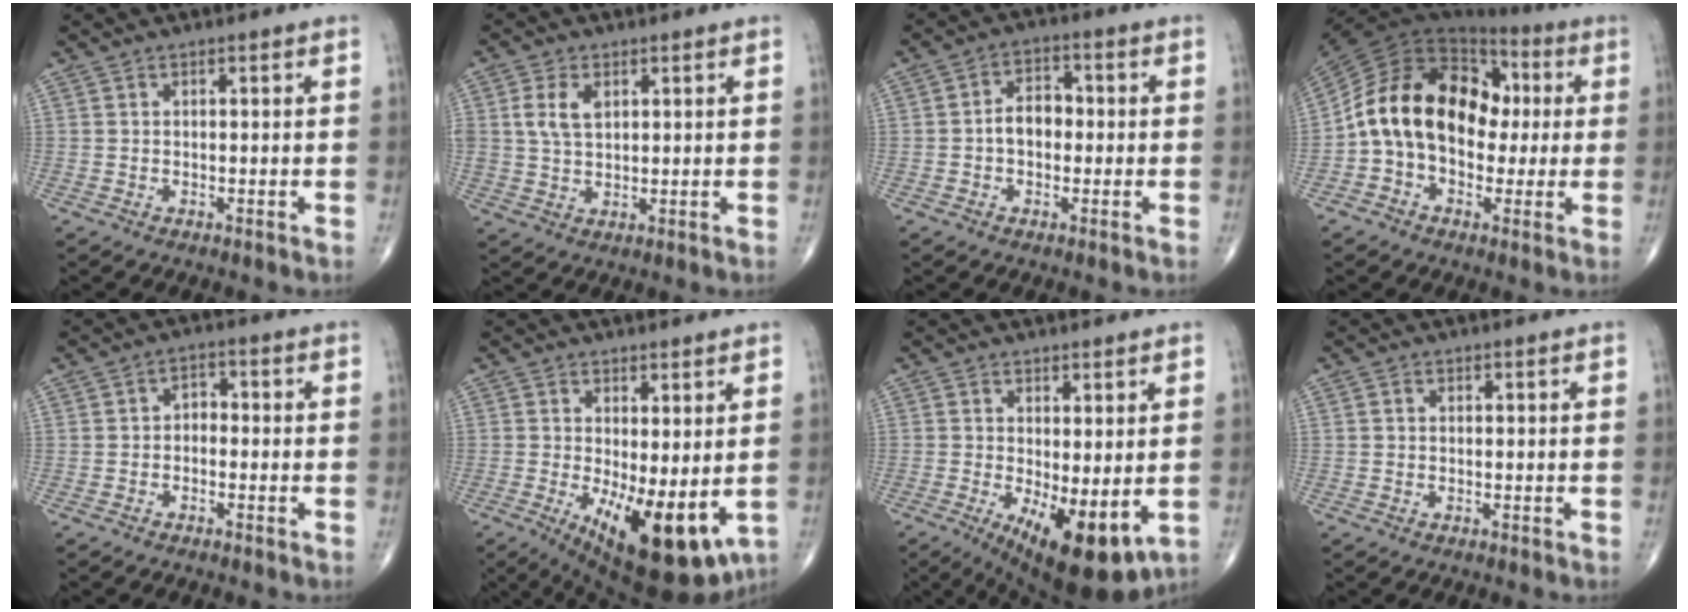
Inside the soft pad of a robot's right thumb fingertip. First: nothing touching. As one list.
[{"total": 5.5, "force": [1.7, 3.5, 4.0], "torque": [-0.074, -0.002, 0.033]}, {"total": 5.7, "force": [-0.5, 4.0, 4.0], "torque": [-0.050, 0.022, -0.018]}, {"total": 19.3, "force": [0.6, 13.6, 13.6], "torque": [-0.223, 0.043, 0.003]}, {"total": 2.7, "force": [-0.7, 2.0, 1.7], "torque": [-0.014, 0.018, -0.024]}, {"total": 14.1, "force": [-2.7, 5.6, 12.7], "torque": [-0.188, -0.032, -0.021]}, {"total": 12.2, "force": [-2.7, 4.8, 10.9], "torque": [-0.161, -0.026, -0.025]}, {"total": 1.1, "force": [-0.1, 1.0, 0.5], "torque": [-0.003, 0.003, -0.007]}]